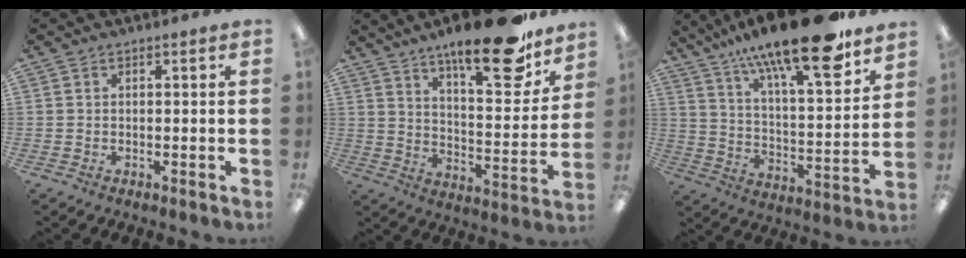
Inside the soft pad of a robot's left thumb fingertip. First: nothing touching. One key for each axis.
{"total": 20.9, "fx": 15.7, "fy": 6.3, "fz": 12.3, "tx": -0.180, "ty": -0.102, "tz": 0.257}
{"total": 22.0, "fx": 16.6, "fy": 5.6, "fz": 13.4, "tx": -0.211, "ty": -0.113, "tz": 0.272}